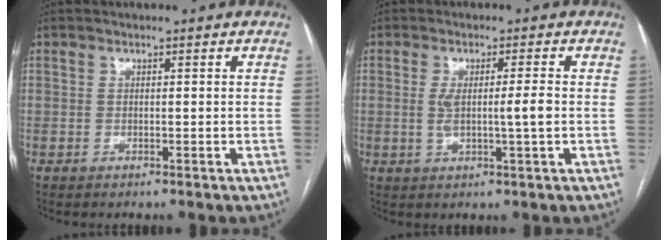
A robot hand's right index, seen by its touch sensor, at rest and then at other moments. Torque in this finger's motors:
{"motor_torque": [0.17, -0.02, 0.12, 0.05]}